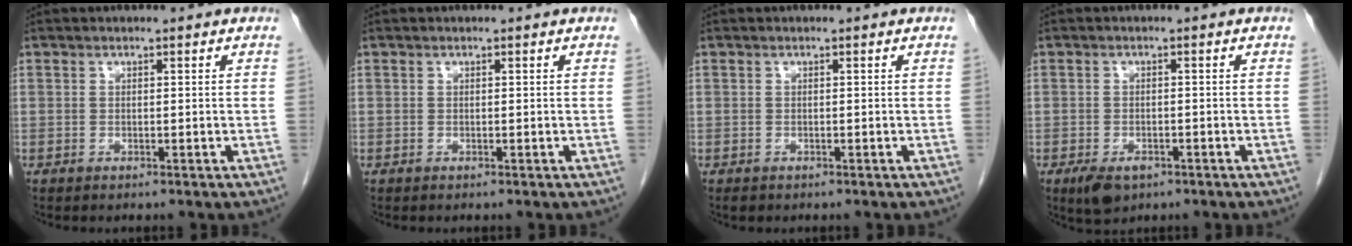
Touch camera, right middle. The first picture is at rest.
{"total": 0.0}
{"total": 0.6, "force": [-0.4, 0.3, 0.2], "torque": [-0.009, 0.000, -0.004]}
{"total": 3.8, "force": [-2.2, 2.0, 2.4], "torque": [-0.048, -0.005, -0.028]}